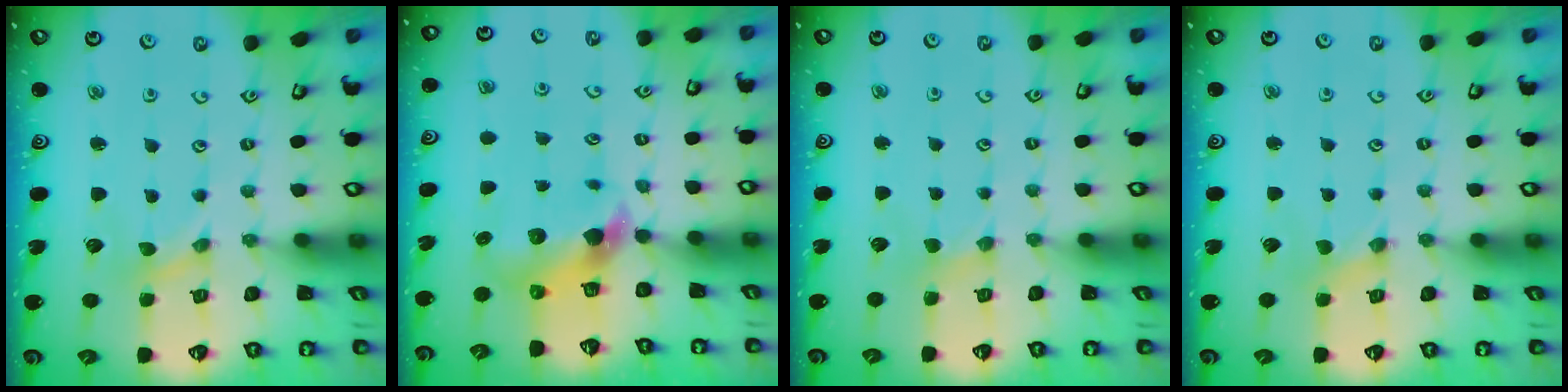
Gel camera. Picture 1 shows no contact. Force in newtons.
{"total": 6.2, "press": 6.2, "slide": 0.4}
{"total": 1.7, "press": 1.6, "slide": 0.4}
{"total": 0.0}